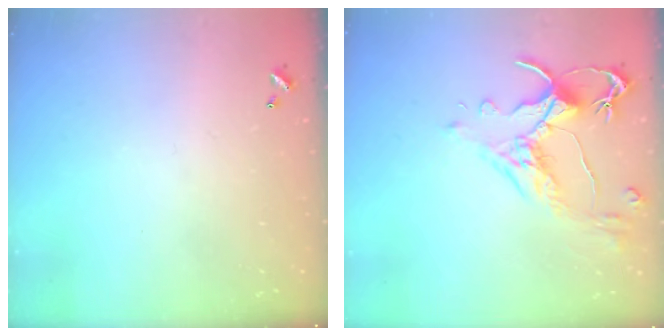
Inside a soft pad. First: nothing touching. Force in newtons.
{"total": 2.6, "press": 2.2, "slide": 1.3}